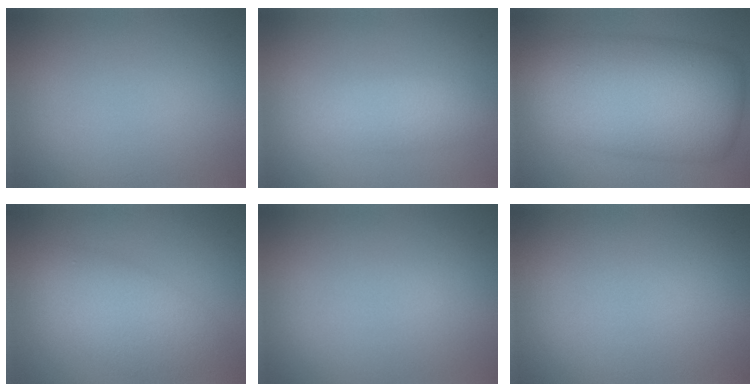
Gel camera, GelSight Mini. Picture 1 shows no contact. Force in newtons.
{"total": 2.6, "press": 2.6, "slide": 0.1}
{"total": 13.0, "press": 13.0, "slide": 0.2}
{"total": 6.4, "press": 6.4, "slide": 0.6}
{"total": 0.0}
{"total": 0.0}